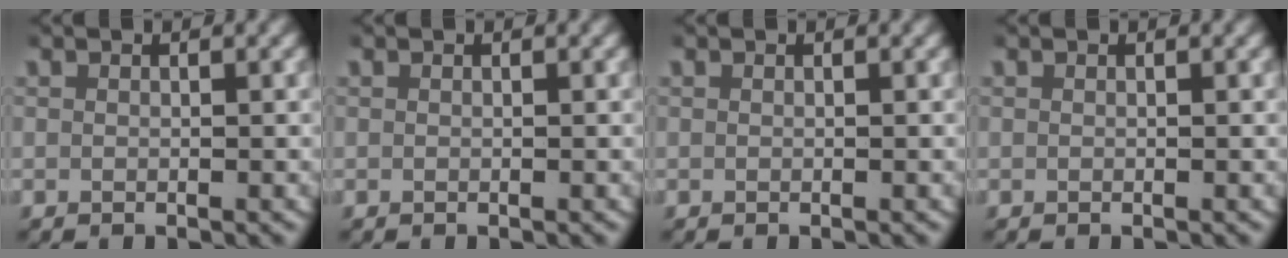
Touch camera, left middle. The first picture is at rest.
{"total": 0.0}
{"total": 0.0}
{"total": 0.0}